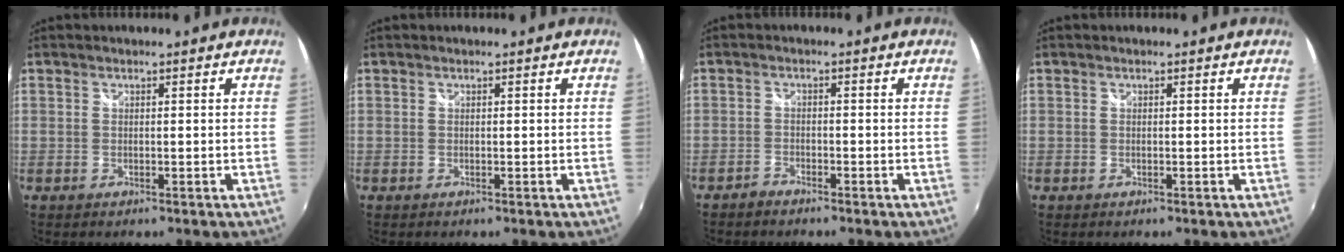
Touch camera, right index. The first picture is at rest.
{"total": 0.0}
{"total": 1.9, "force": [-1.8, 0.5, 0.2], "torque": [-0.013, -0.001, -0.037]}
{"total": 0.0}